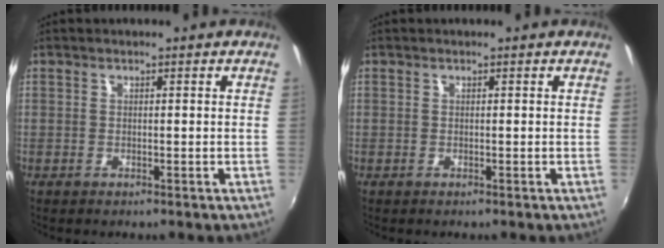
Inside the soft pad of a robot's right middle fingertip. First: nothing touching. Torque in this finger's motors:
{"motor_torque": [-2.14, 0.00, -0.07, -0.01]}